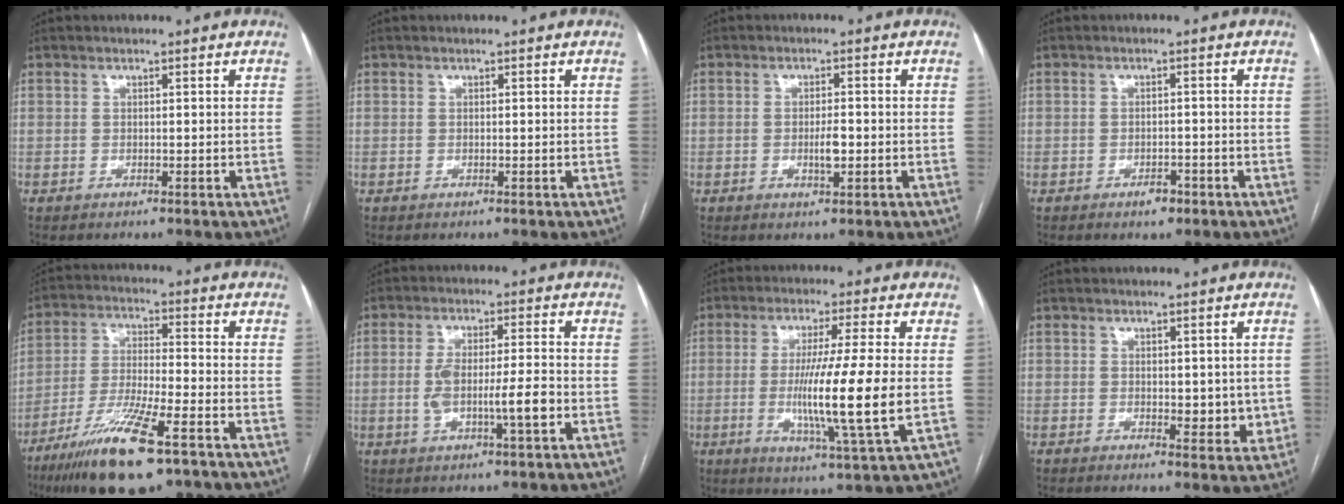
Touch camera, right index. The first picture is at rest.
{"total": 0.0}
{"total": 2.9, "force": [-0.5, 0.7, 2.7], "torque": [-0.049, -0.001, -0.006]}
{"total": 2.2, "force": [-1.5, 1.1, 1.3], "torque": [-0.016, 0.003, -0.018]}
{"total": 15.0, "force": [-9.1, 2.0, 11.7], "torque": [-0.235, -0.037, -0.163]}
{"total": 8.1, "force": [-1.6, 1.1, 7.9], "torque": [-0.145, 0.005, -0.025]}
{"total": 13.5, "force": [-1.2, -1.1, 13.4], "torque": [-0.246, -0.028, -0.027]}
{"total": 4.2, "force": [0.2, 2.2, 3.6], "torque": [-0.037, -0.010, 0.009]}